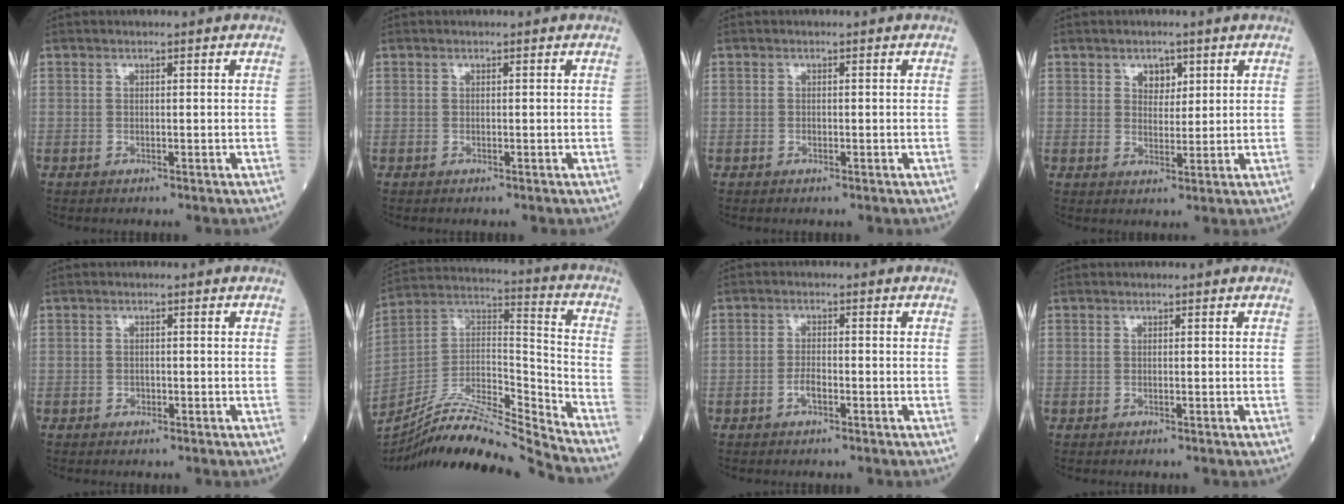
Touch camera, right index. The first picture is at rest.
{"total": 0.0}
{"total": 0.0}
{"total": 2.9, "force": [1.5, 2.0, 1.6], "torque": [-0.018, 0.002, 0.024]}
{"total": 0.8, "force": [-0.4, 0.7, 0.3], "torque": [-0.002, 0.002, -0.005]}
{"total": 19.1, "force": [-18.1, -1.1, 6.0], "torque": [-0.120, 0.023, -0.318]}
{"total": 2.0, "force": [-1.0, 0.6, 1.6], "torque": [-0.024, 0.004, -0.020]}
{"total": 0.0}